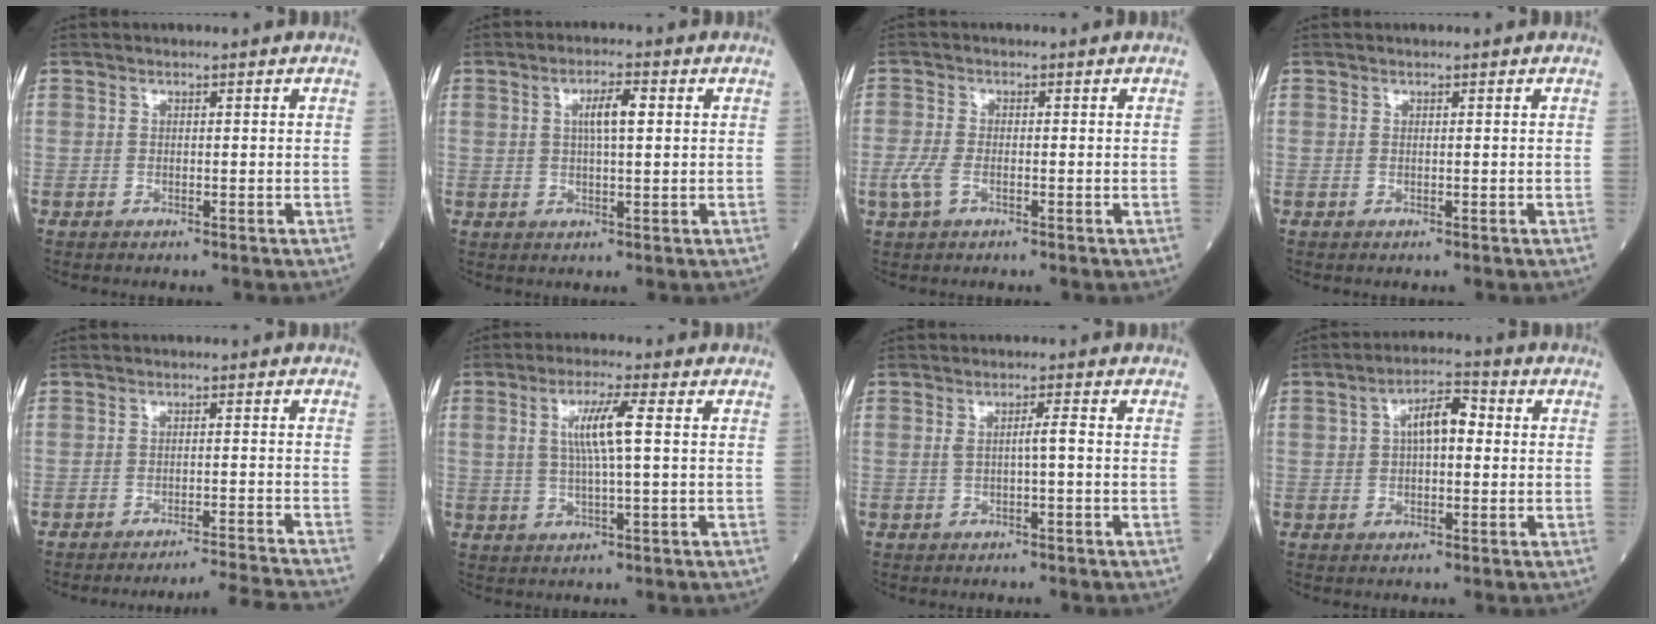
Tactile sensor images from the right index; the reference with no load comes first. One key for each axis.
{"total": 4.4, "fx": 1.1, "fy": 0.8, "fz": 4.2, "tx": -0.075, "ty": 0.006, "tz": 0.019}
{"total": 3.2, "fx": -1.2, "fy": 1.5, "fz": 2.6, "tx": -0.075, "ty": -0.005, "tz": -0.028}
{"total": 0.0}
{"total": 8.4, "fx": -7.7, "fy": -3.3, "fz": 0.8, "tx": 0.004, "ty": -0.018, "tz": -0.109}
{"total": 6.6, "fx": 1.3, "fy": 0.3, "fz": 6.5, "tx": -0.127, "ty": 0.005, "tz": 0.024}
{"total": 2.3, "fx": 0.0, "fy": 0.0, "fz": 2.3, "tx": -0.040, "ty": 0.001, "tz": 0.000}
{"total": 6.5, "fx": 1.1, "fy": 2.8, "fz": 5.7, "tx": -0.099, "ty": 0.025, "tz": 0.015}